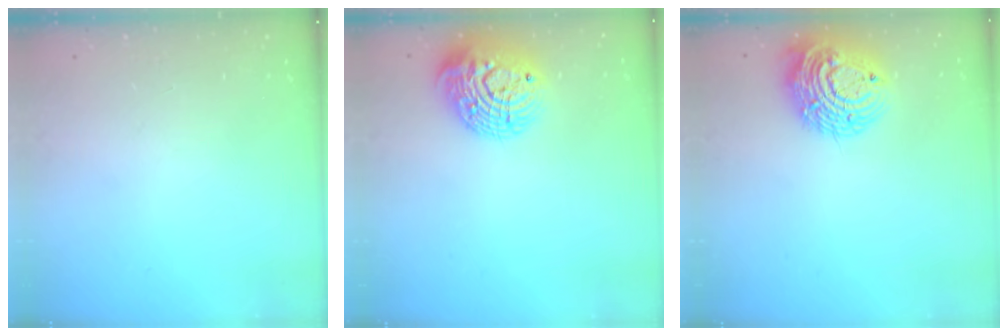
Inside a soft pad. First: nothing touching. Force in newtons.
{"total": 15.1, "press": 15.1, "slide": 1.0}
{"total": 13.7, "press": 13.6, "slide": 1.3}